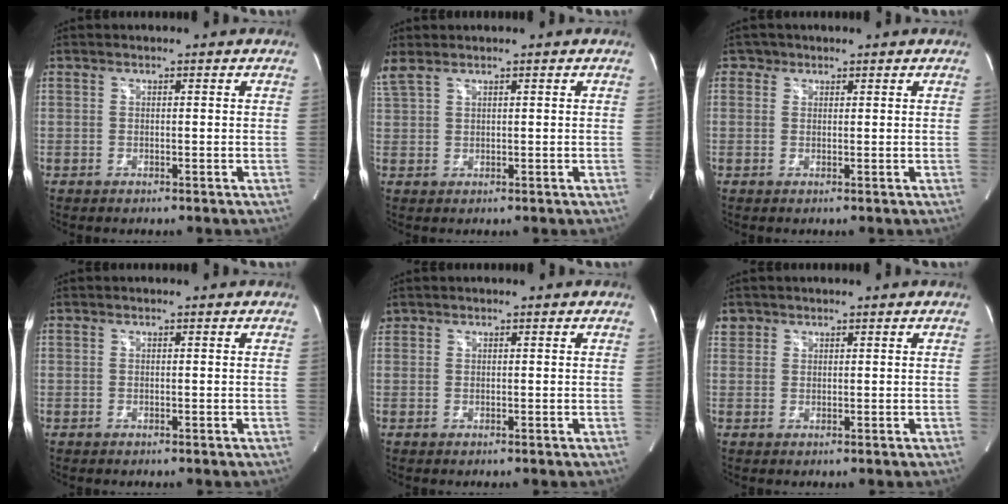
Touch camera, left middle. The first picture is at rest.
{"total": 2.7, "force": [2.3, 0.5, 1.4], "torque": [-0.051, 0.024, 0.060]}
{"total": 1.4, "force": [0.9, 1.1, -0.1], "torque": [0.011, 0.002, 0.009]}
{"total": 0.0}
{"total": 0.8, "force": [0.6, 0.6, 0.0], "torque": [0.001, 0.014, 0.011]}
{"total": 1.9, "force": [1.2, 1.5, -0.1], "torque": [0.012, 0.006, 0.017]}